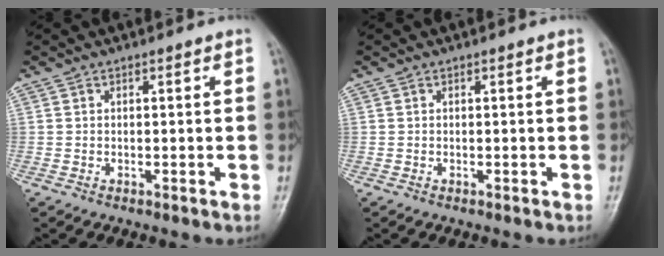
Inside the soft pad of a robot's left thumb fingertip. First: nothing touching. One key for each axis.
{"total": 0.0}